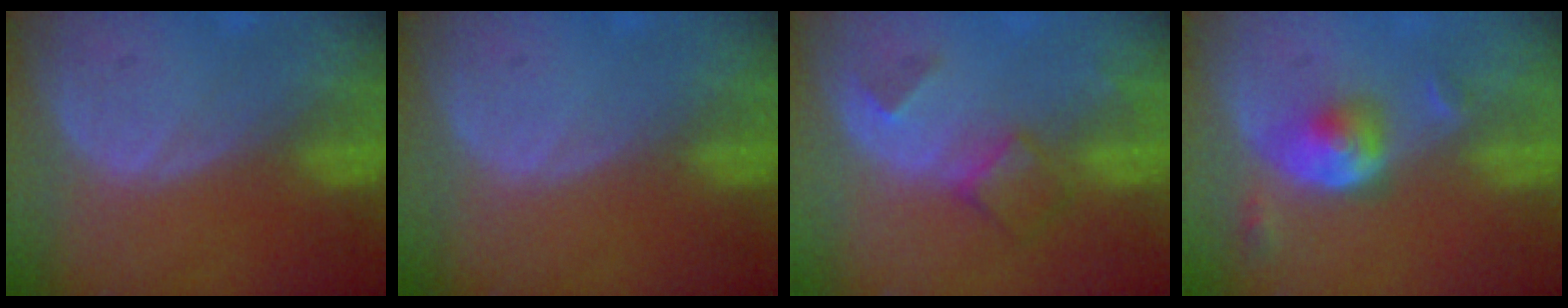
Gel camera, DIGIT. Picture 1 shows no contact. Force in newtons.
{"total": 0.0}
{"total": 4.8, "press": 4.6, "slide": 1.4}
{"total": 5.5, "press": 5.0, "slide": 2.3}